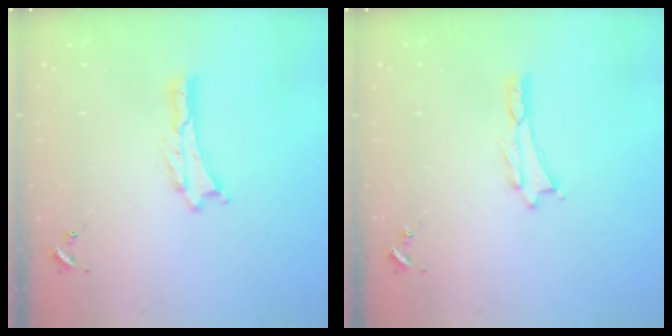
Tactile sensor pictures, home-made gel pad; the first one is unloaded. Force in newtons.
{"total": 0.0}